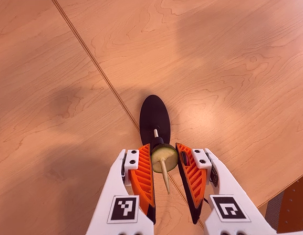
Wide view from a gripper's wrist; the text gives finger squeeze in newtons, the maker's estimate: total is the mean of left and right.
{"total": 8.3, "left": 8.2, "right": 8.5}